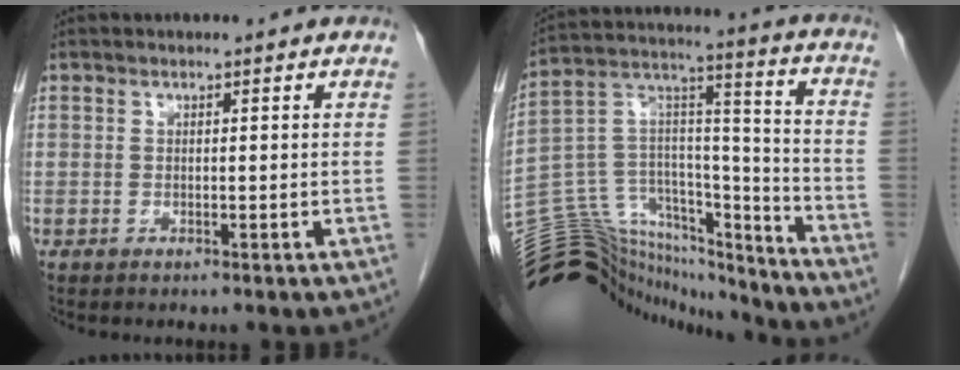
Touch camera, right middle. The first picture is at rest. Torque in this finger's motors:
{"motor_torque": [0.14, -0.02, -0.06, -0.11]}